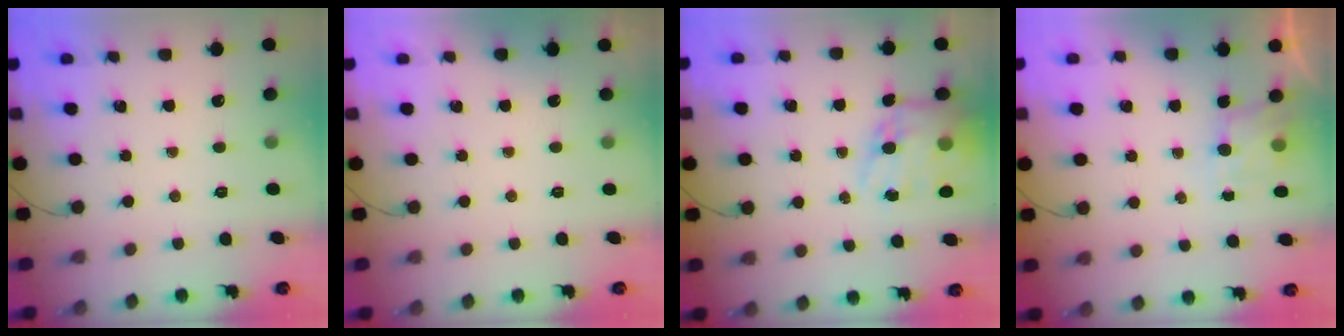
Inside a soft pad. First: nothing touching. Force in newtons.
{"total": 1.8, "press": 1.8, "slide": 0.3}
{"total": 15.2, "press": 14.8, "slide": 3.6}
{"total": 4.7, "press": 4.6, "slide": 0.7}